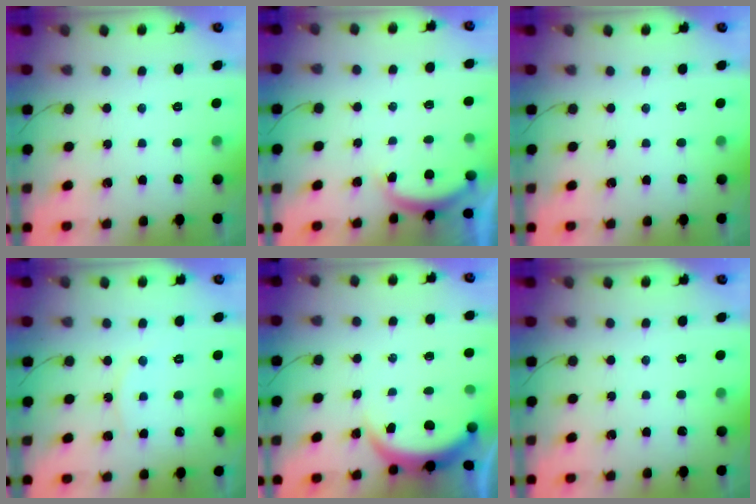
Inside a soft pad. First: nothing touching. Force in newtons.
{"total": 2.5, "press": 2.4, "slide": 0.6}
{"total": 0.0}
{"total": 7.8, "press": 7.8, "slide": 0.5}
{"total": 3.9, "press": 3.9, "slide": 0.3}
{"total": 0.0}